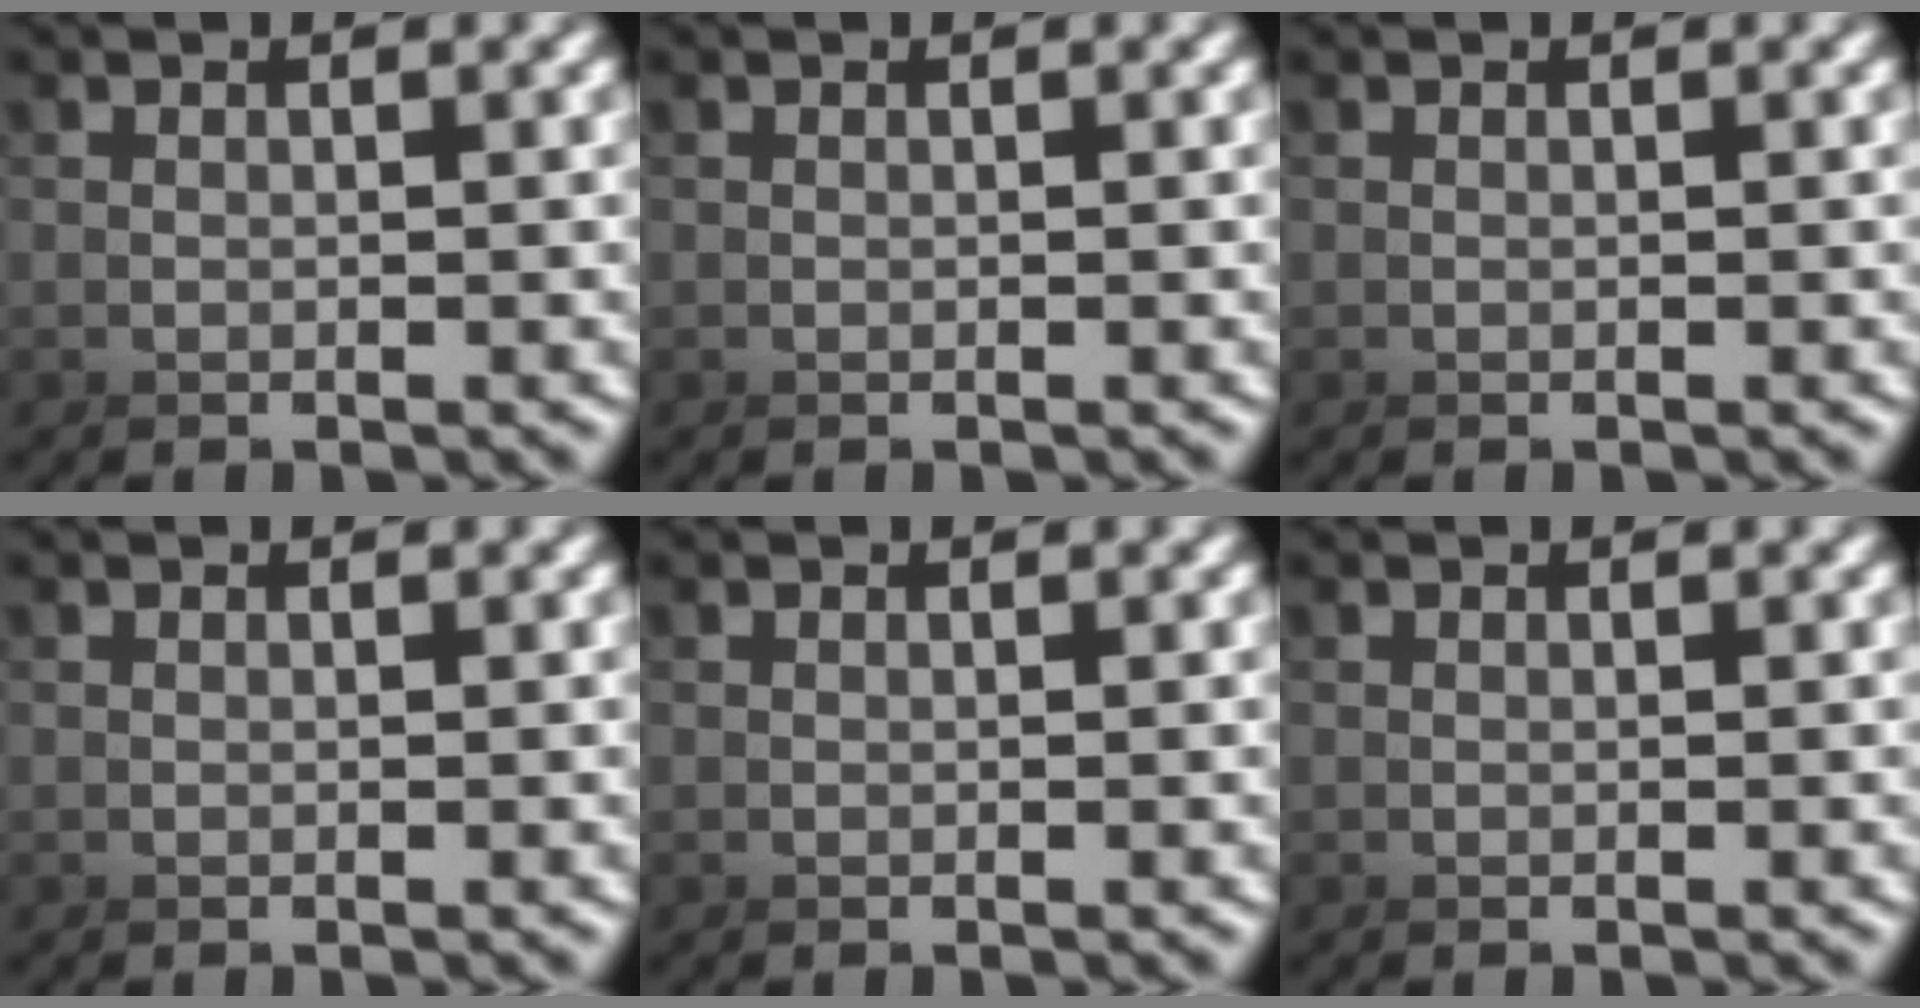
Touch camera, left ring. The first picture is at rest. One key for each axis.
{"total": 0.0}
{"total": 0.0}
{"total": 0.0}
{"total": 0.0}
{"total": 0.0}